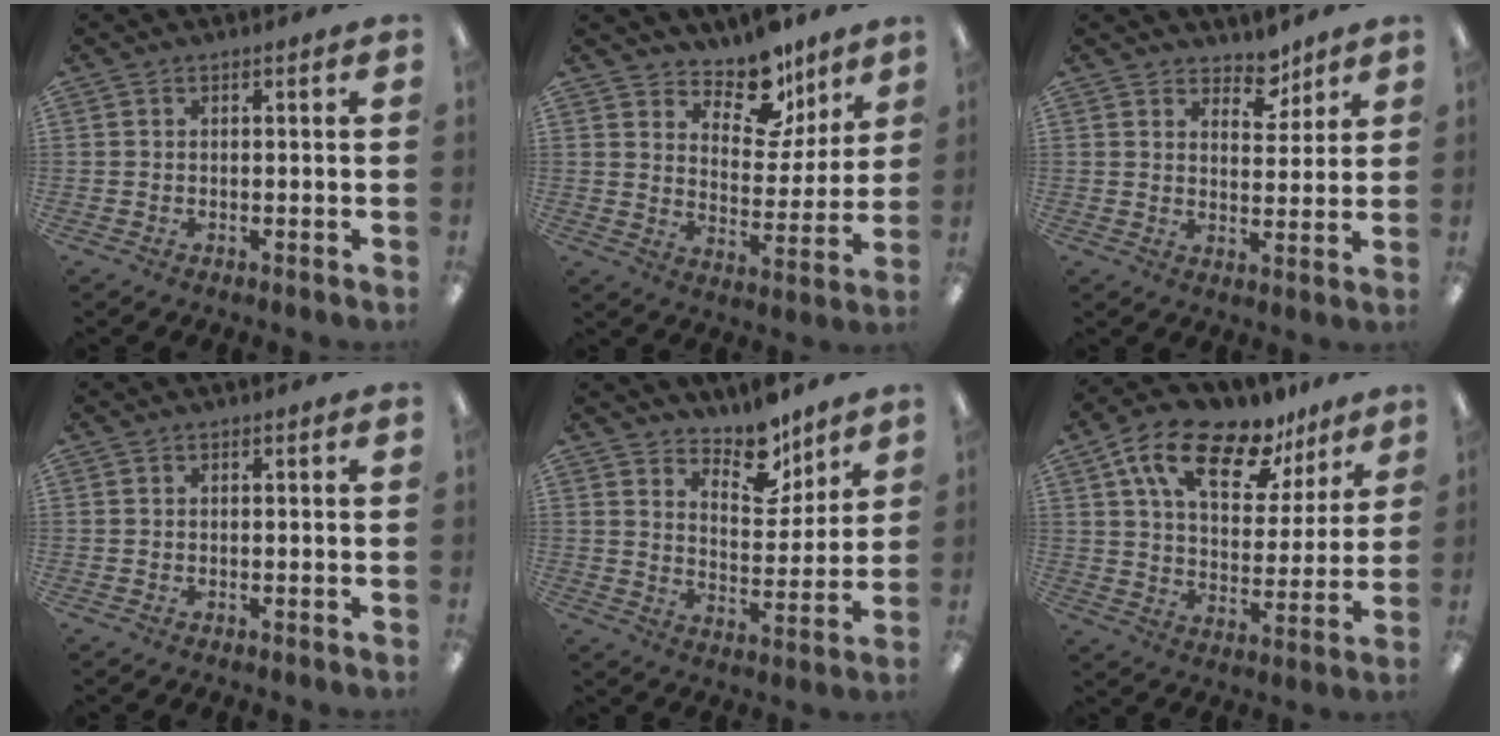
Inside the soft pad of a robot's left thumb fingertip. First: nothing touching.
{"total": 12.4, "force": [9.9, 5.9, 4.6], "torque": [-0.057, -0.075, 0.179]}
{"total": 6.3, "force": [5.2, 3.2, 1.9], "torque": [-0.012, -0.033, 0.089]}
{"total": 0.0}
{"total": 10.7, "force": [9.0, 4.4, 3.7], "torque": [-0.038, -0.068, 0.161]}
{"total": 18.2, "force": [11.7, 8.8, 11.0], "torque": [-0.192, -0.055, 0.202]}